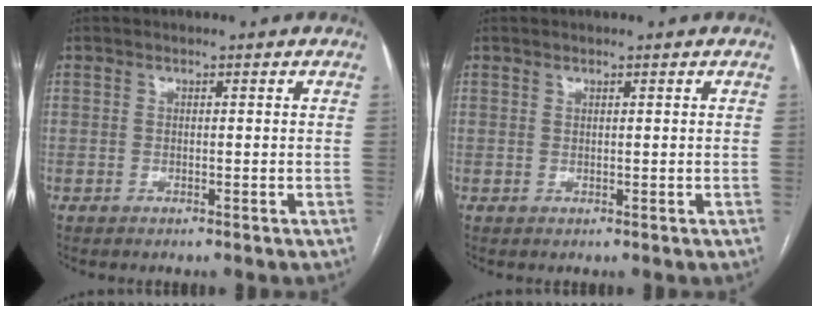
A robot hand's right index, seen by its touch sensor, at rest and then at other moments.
{"total": 0.0}